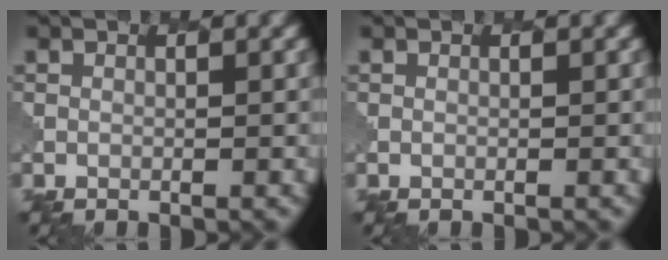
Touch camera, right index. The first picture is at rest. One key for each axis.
{"total": 0.0}